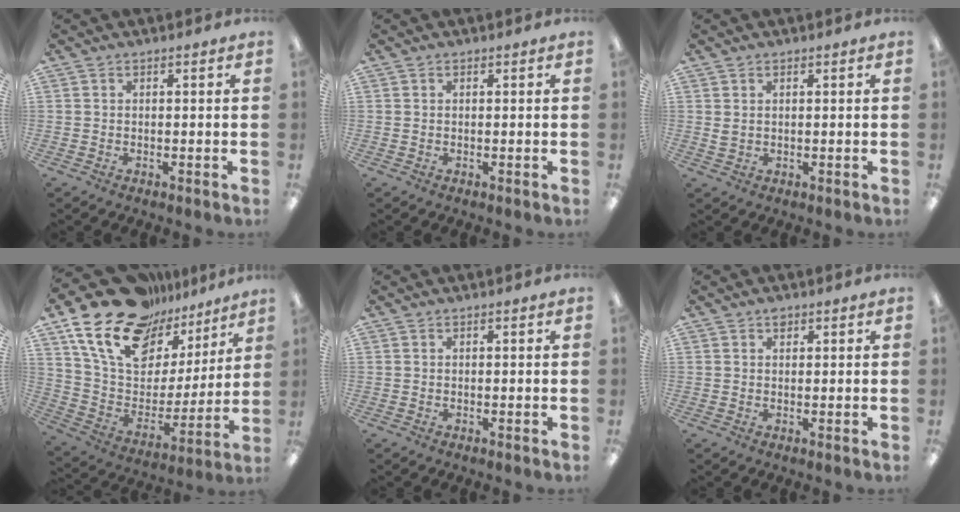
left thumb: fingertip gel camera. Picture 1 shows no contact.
{"total": 0.0}
{"total": 1.5, "force": [0.8, 1.0, 0.8], "torque": [-0.017, 0.004, 0.013]}
{"total": 21.4, "force": [15.2, 11.7, 9.6], "torque": [-0.183, -0.096, 0.276]}
{"total": 0.0}
{"total": 1.3, "force": [0.8, 0.8, 0.6], "torque": [-0.006, -0.002, 0.012]}